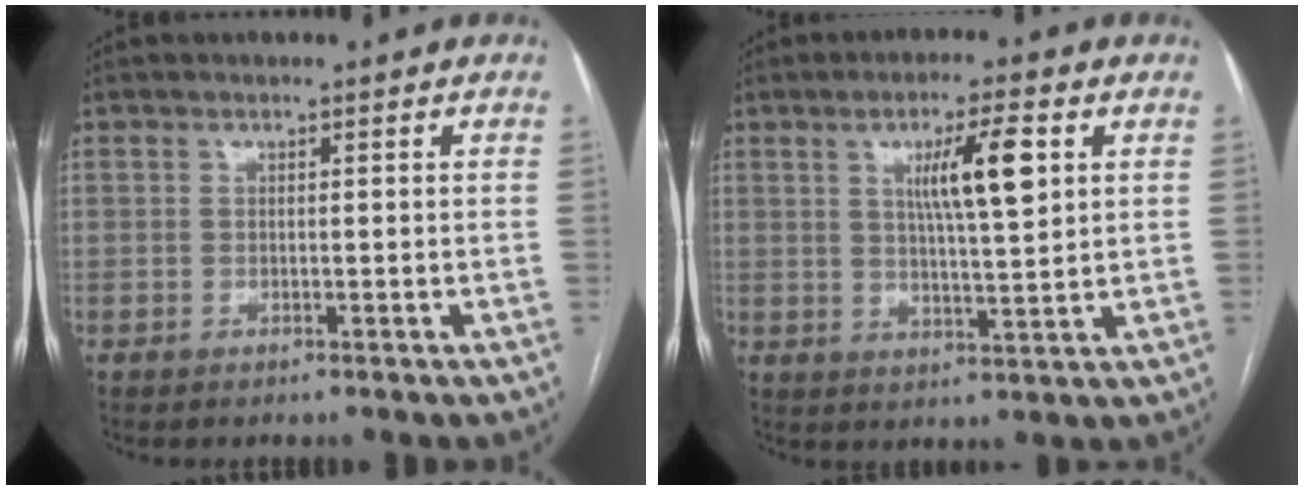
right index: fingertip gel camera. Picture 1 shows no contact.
{"total": 8.5, "force": [2.8, 0.8, 7.9], "torque": [-0.134, 0.003, 0.048]}